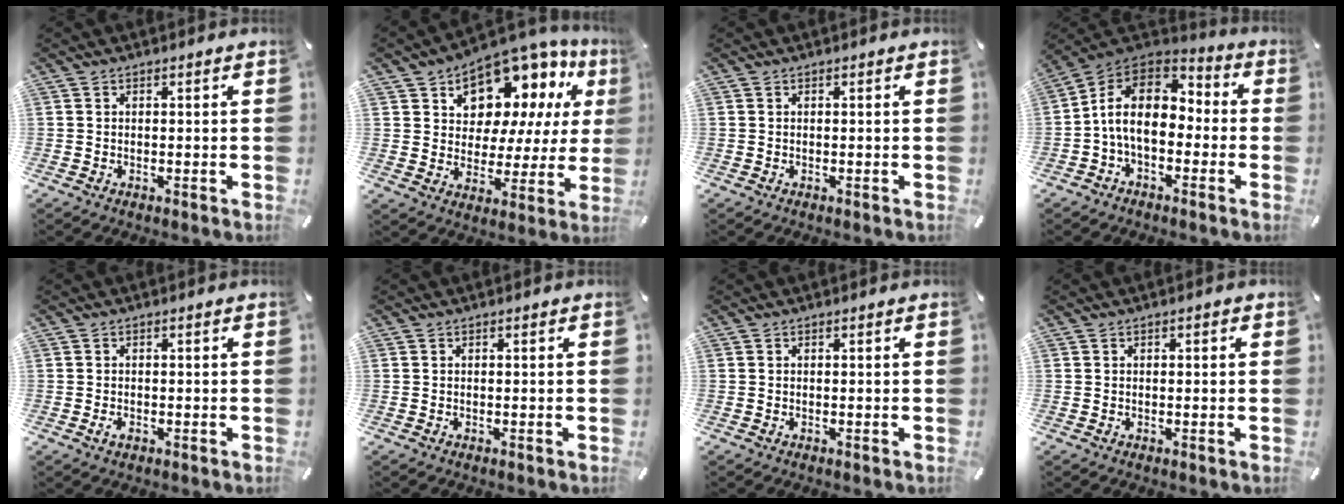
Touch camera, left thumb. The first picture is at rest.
{"total": 11.7, "force": [8.8, 7.0, 3.3], "torque": [-0.068, -0.084, 0.159]}
{"total": 0.0}
{"total": 12.5, "force": [-2.3, 8.4, 8.9], "torque": [-0.191, 0.020, -0.047]}
{"total": 1.3, "force": [-0.5, 0.8, 1.0], "torque": [-0.018, 0.000, -0.010]}
{"total": 0.0}
{"total": 0.0}
{"total": 0.6, "force": [0.0, 0.3, 0.5], "torque": [-0.009, 0.002, -0.001]}